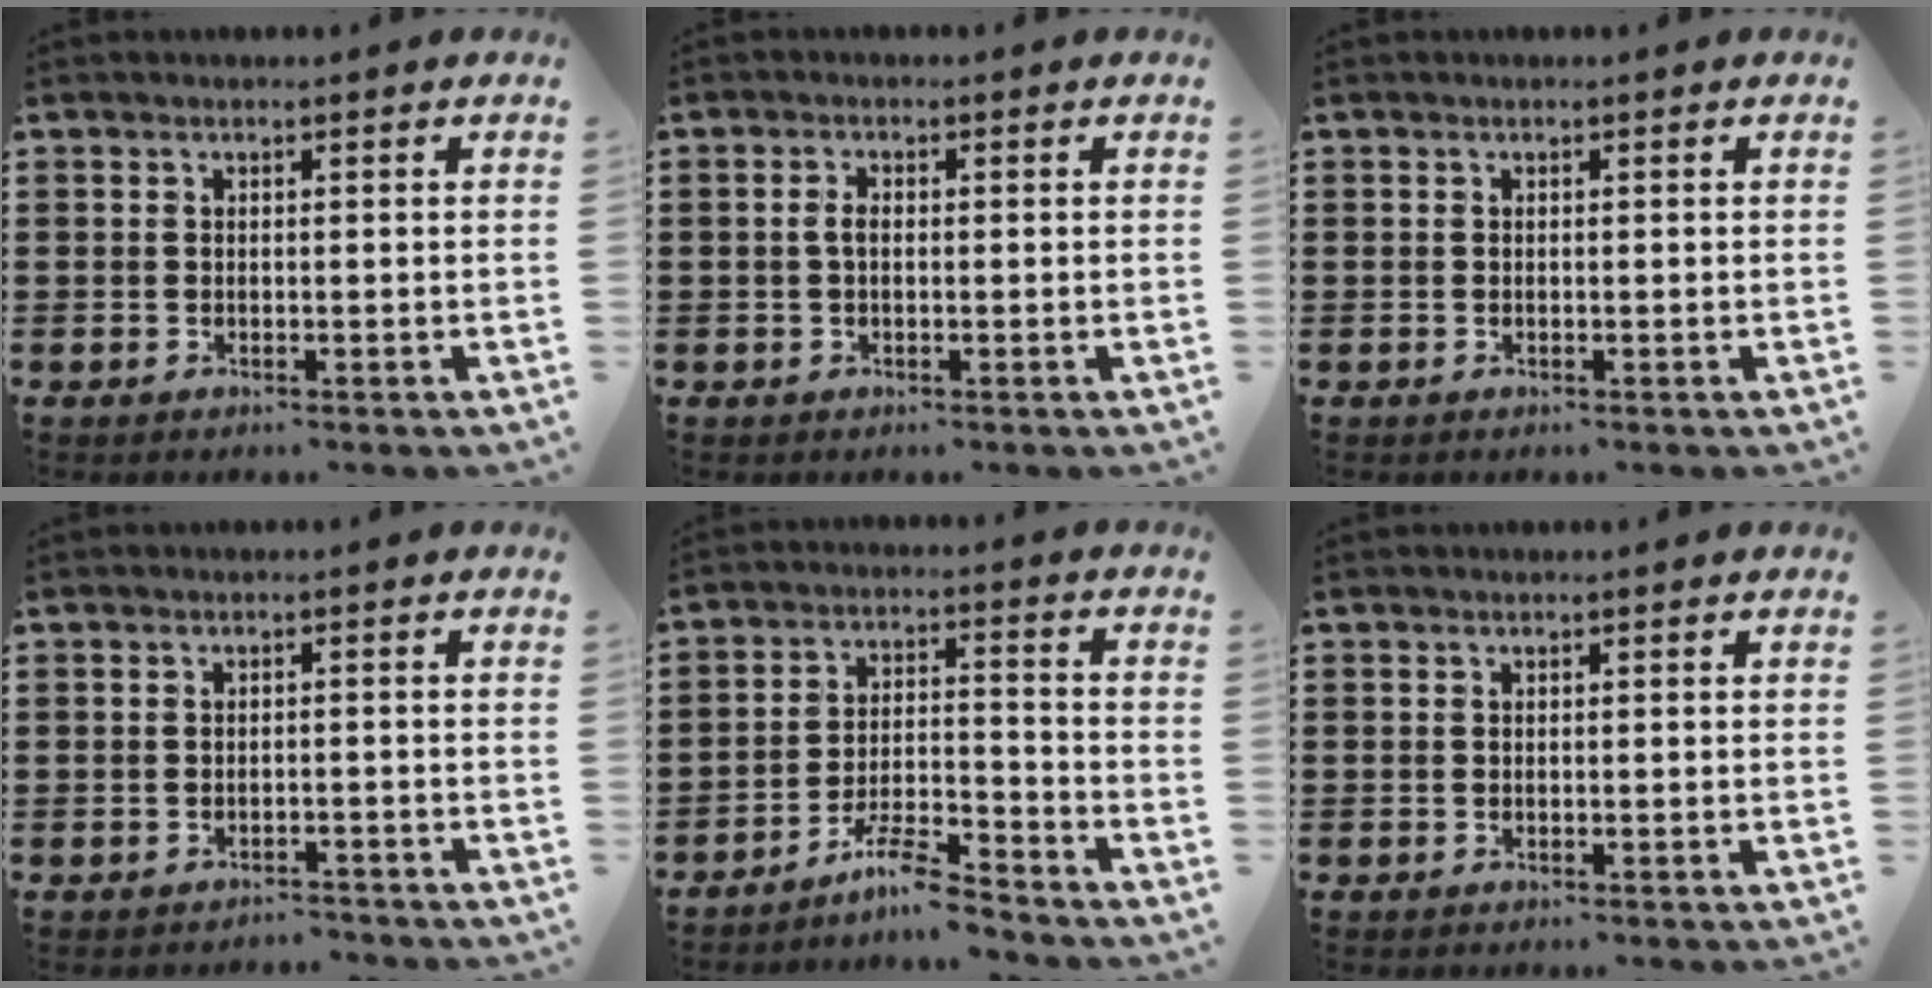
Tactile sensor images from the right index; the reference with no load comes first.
{"total": 1.9, "force": [-0.1, 0.9, 1.6], "torque": [-0.032, 0.003, -0.002]}
{"total": 0.0}
{"total": 1.7, "force": [-1.7, 0.3, -0.2], "torque": [-0.002, 0.003, -0.039]}
{"total": 6.5, "force": [-5.8, 0.5, 2.9], "torque": [-0.062, -0.001, -0.112]}
{"total": 0.0}